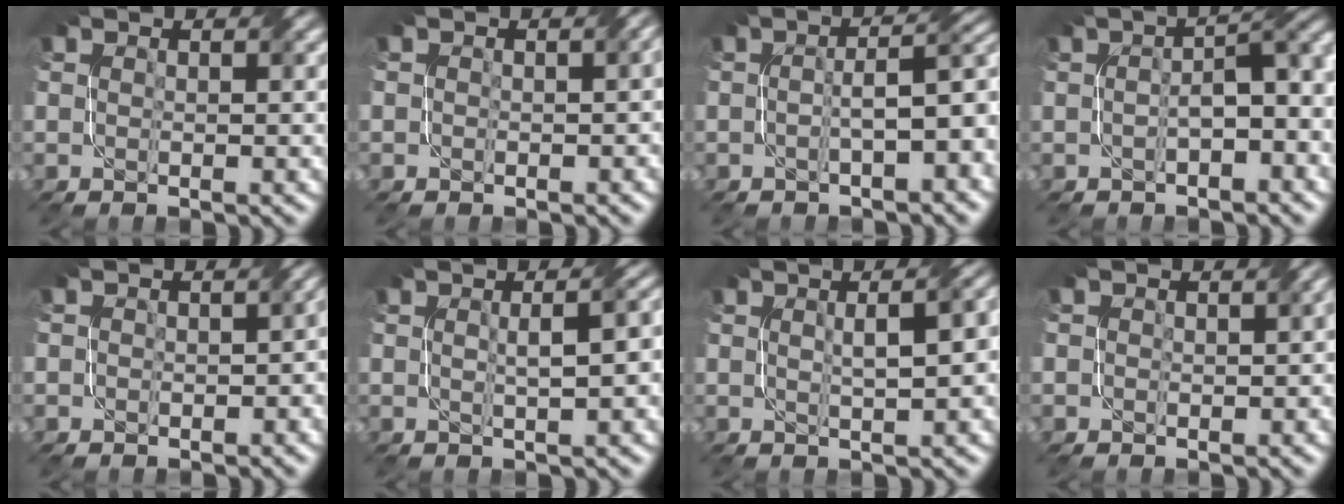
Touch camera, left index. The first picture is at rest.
{"total": 1.6, "force": [0.2, 1.0, 1.2], "torque": [-0.017, -0.002, 0.000]}
{"total": 6.0, "force": [-1.3, 1.7, 5.6], "torque": [-0.074, 0.015, -0.021]}
{"total": 5.1, "force": [-0.7, 1.8, 4.7], "torque": [-0.066, 0.009, -0.009]}
{"total": 3.5, "force": [-0.1, 2.5, 2.4], "torque": [-0.013, -0.004, -0.001]}
{"total": 5.0, "force": [0.5, 1.6, 4.7], "torque": [-0.039, 0.023, 0.003]}
{"total": 6.7, "force": [1.3, 2.5, 6.1], "torque": [-0.048, 0.033, 0.009]}
{"total": 1.7, "force": [0.2, 1.2, 1.2], "torque": [-0.013, -0.002, -0.001]}